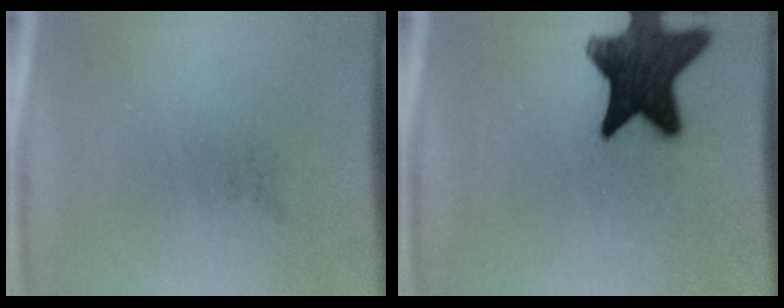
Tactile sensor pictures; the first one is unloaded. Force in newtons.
{"total": 14.6}